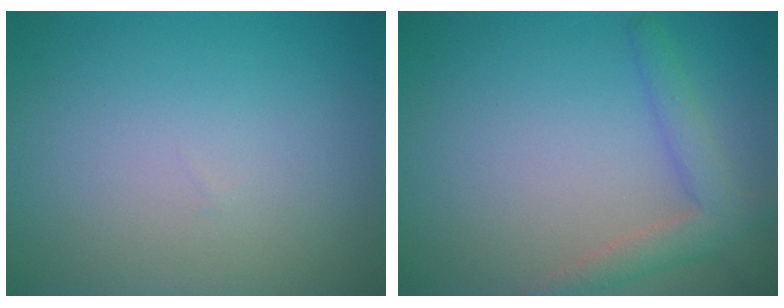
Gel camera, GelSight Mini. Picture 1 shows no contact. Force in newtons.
{"total": 2.9, "press": 2.9, "slide": 0.2}